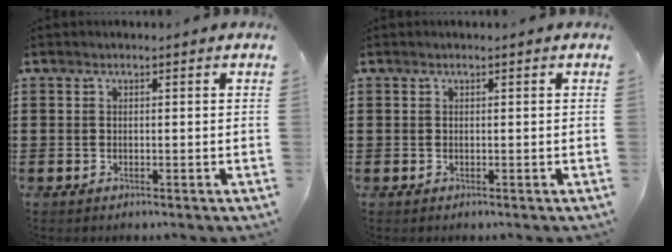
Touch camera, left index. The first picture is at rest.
{"total": 0.0}